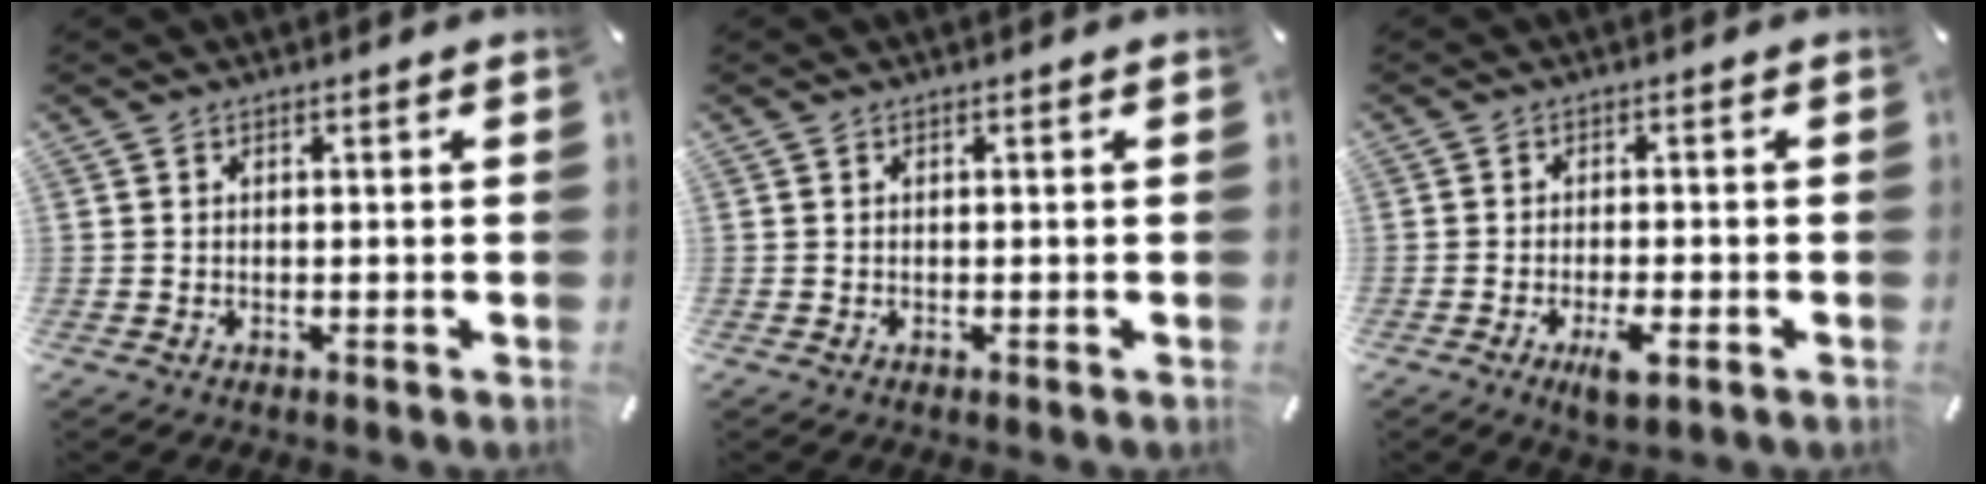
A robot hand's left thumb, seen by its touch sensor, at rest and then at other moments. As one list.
[{"total": 0.0}, {"total": 5.2, "force": [-2.4, 1.7, 4.3], "torque": [-0.077, 0.003, -0.040]}]